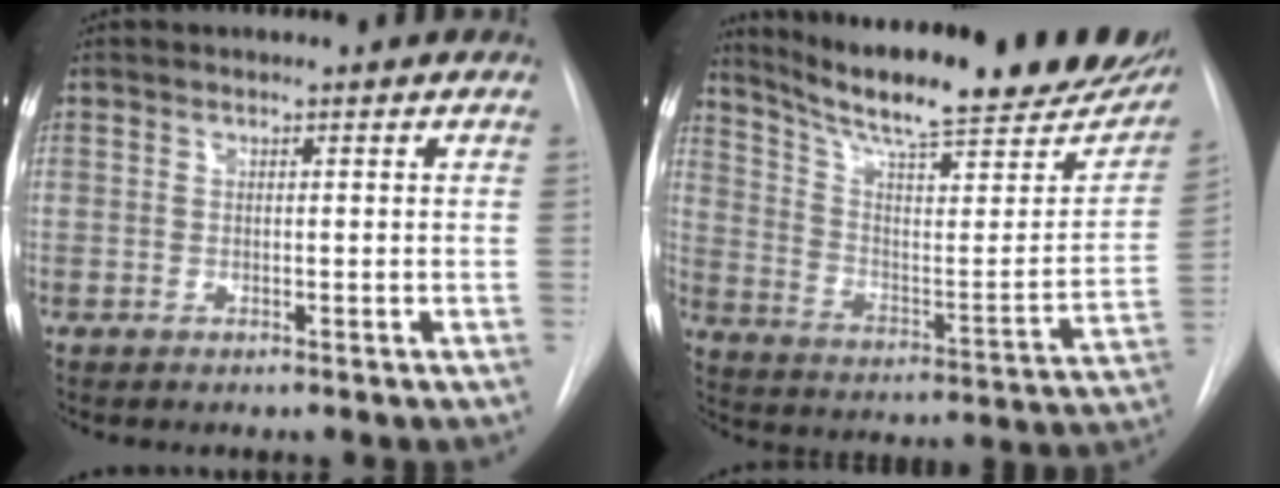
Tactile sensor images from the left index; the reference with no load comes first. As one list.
[{"total": 28.9, "force": [23.8, 4.7, 15.8], "torque": [-0.241, -0.052, 0.324]}]